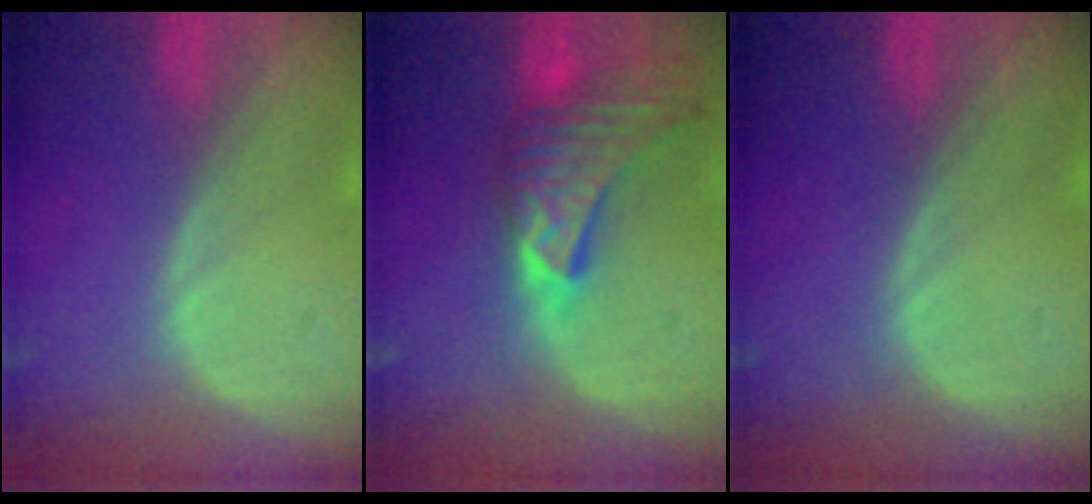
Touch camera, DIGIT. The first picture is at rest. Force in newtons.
{"total": 9.0, "press": 8.5, "slide": 3.2}
{"total": 0.0}